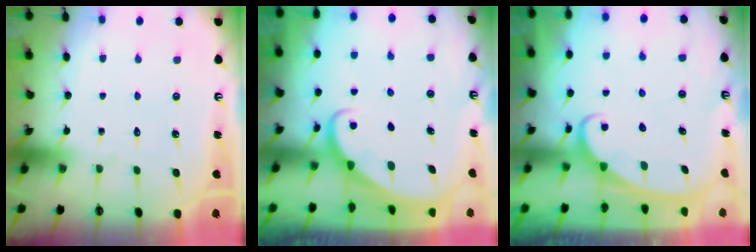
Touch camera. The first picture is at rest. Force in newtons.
{"total": 2.1, "press": 2.1, "slide": 0.2}
{"total": 2.6, "press": 2.6, "slide": 0.4}